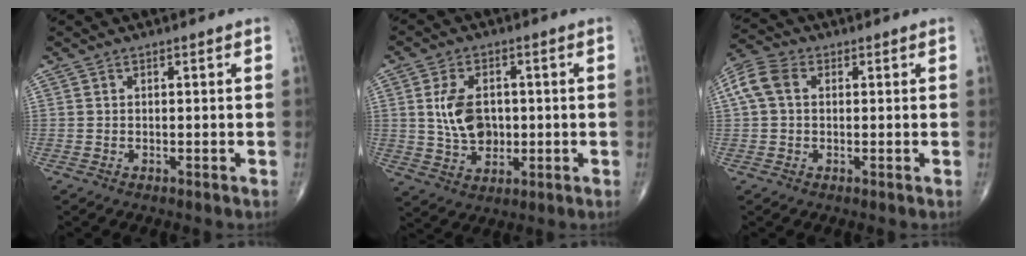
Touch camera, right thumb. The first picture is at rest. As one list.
[{"total": 9.0, "force": [0.8, 6.2, 6.5], "torque": [-0.102, -0.003, 0.022]}, {"total": 6.7, "force": [1.2, 4.7, 4.6], "torque": [-0.108, 0.025, 0.019]}]